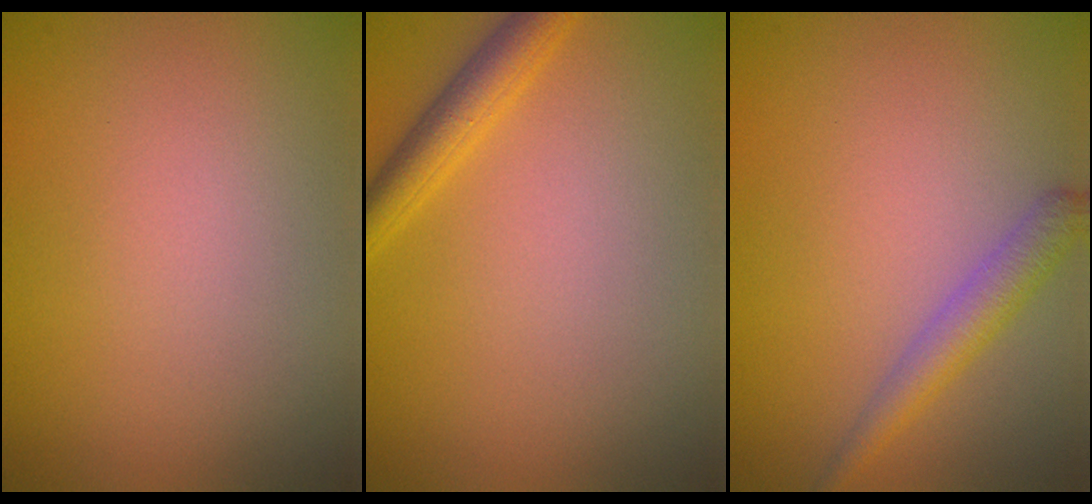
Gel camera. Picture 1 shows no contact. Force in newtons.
{"total": 2.7, "press": 2.7, "slide": 0.2}
{"total": 2.5, "press": 2.5, "slide": 0.1}